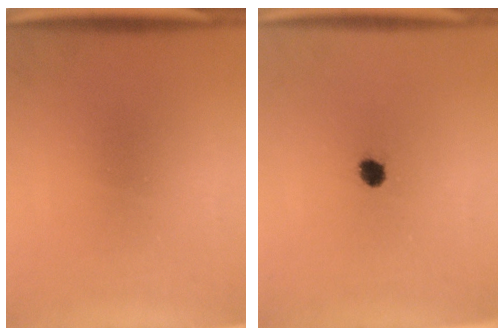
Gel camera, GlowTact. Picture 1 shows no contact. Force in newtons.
{"total": 2.4}